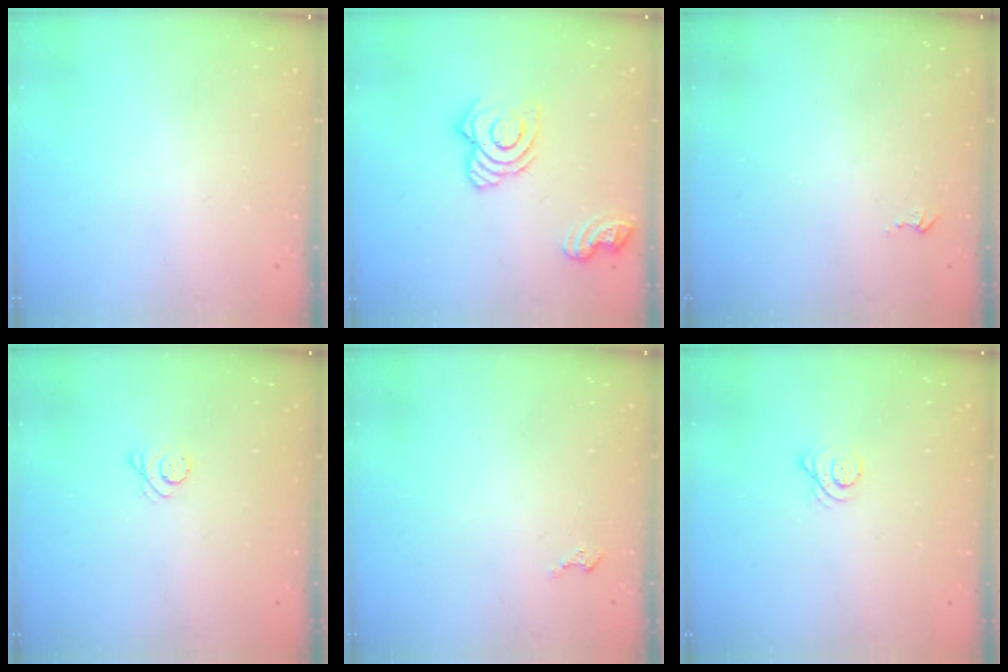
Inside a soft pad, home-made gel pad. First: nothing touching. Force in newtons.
{"total": 12.6, "press": 12.5, "slide": 1.4}
{"total": 2.5, "press": 2.5, "slide": 0.3}
{"total": 3.1, "press": 3.0, "slide": 0.3}
{"total": 1.6, "press": 1.5, "slide": 0.2}
{"total": 3.3, "press": 3.2, "slide": 0.4}